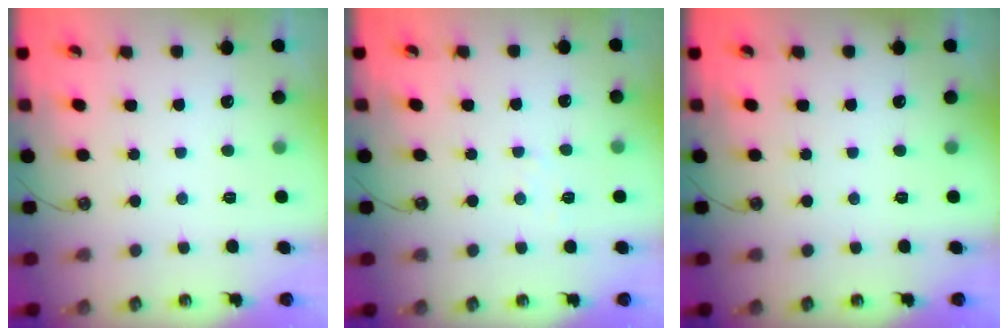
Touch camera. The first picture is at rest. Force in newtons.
{"total": 3.9, "press": 3.9, "slide": 0.5}
{"total": 0.0}